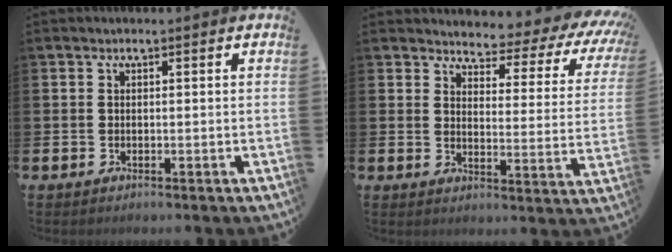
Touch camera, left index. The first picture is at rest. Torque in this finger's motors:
{"motor_torque": [0.93, -0.82, 0.56, 0.06]}